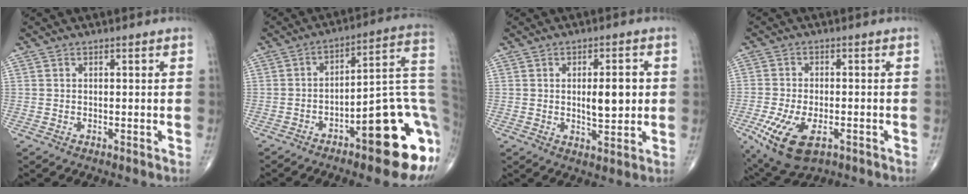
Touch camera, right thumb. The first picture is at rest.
{"total": 19.5, "force": [-6.8, 5.3, 17.5], "torque": [-0.169, 0.043, -0.088]}
{"total": 7.4, "force": [0.5, 2.9, 6.8], "torque": [-0.095, -0.005, 0.011]}
{"total": 11.6, "force": [-4.8, 5.7, 8.9], "torque": [-0.178, 0.000, -0.075]}